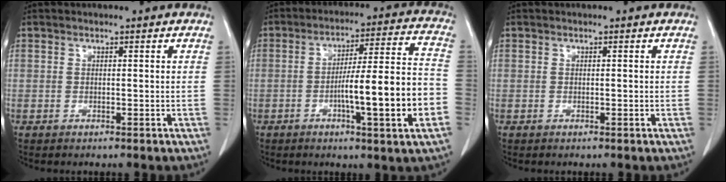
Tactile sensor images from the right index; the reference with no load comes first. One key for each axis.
{"total": 15.2, "fx": -4.3, "fy": 0.3, "fz": 14.6, "tx": -0.226, "ty": 0.010, "tz": -0.067}
{"total": 0.0}